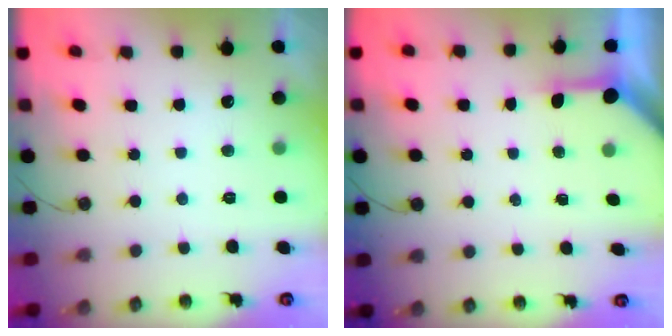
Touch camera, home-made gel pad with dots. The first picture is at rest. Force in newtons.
{"total": 4.2, "press": 4.2, "slide": 0.6}